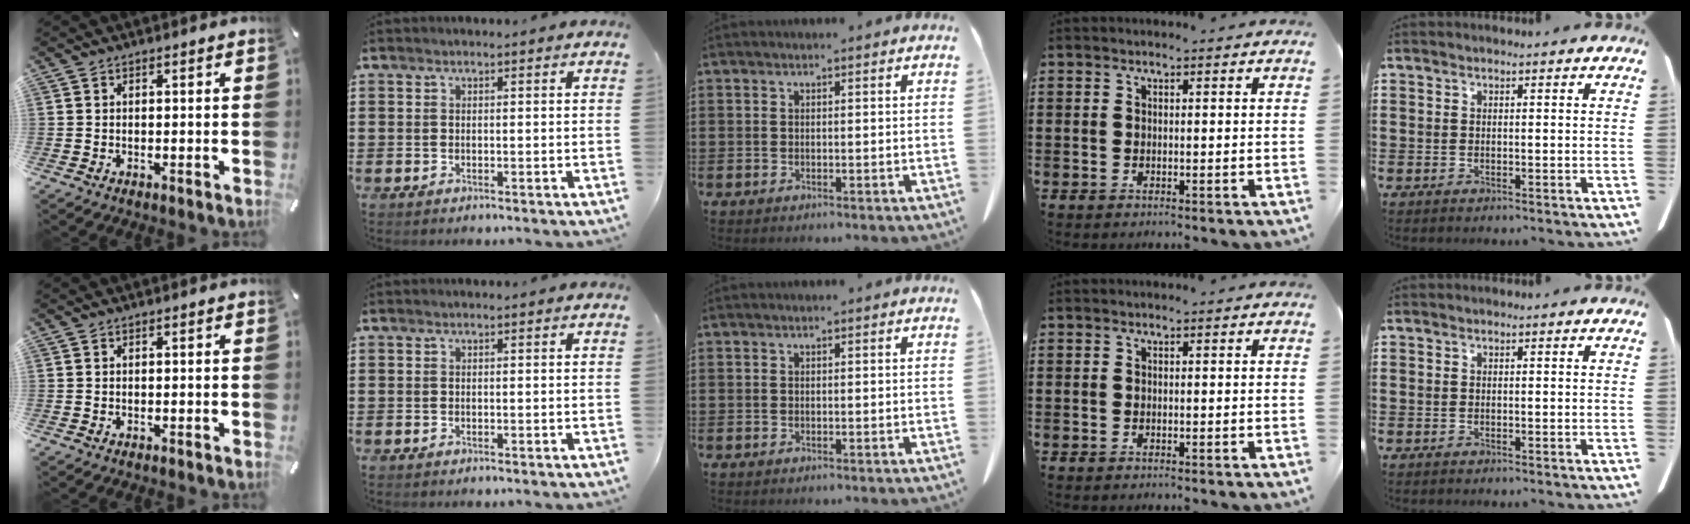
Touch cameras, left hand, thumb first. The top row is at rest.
{}